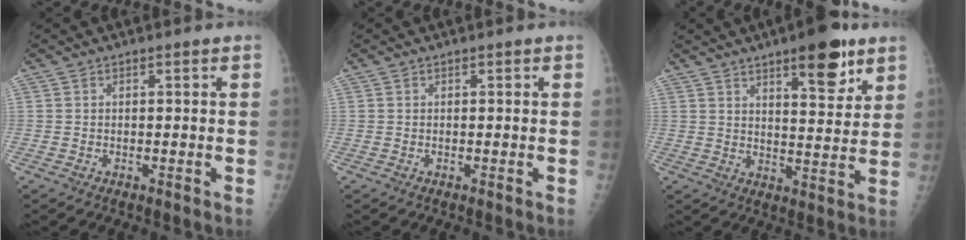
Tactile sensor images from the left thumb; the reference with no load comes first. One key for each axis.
{"total": 0.0}
{"total": 11.7, "fx": 7.1, "fy": 3.8, "fz": 8.6, "tx": -0.098, "ty": -0.039, "tz": 0.101}